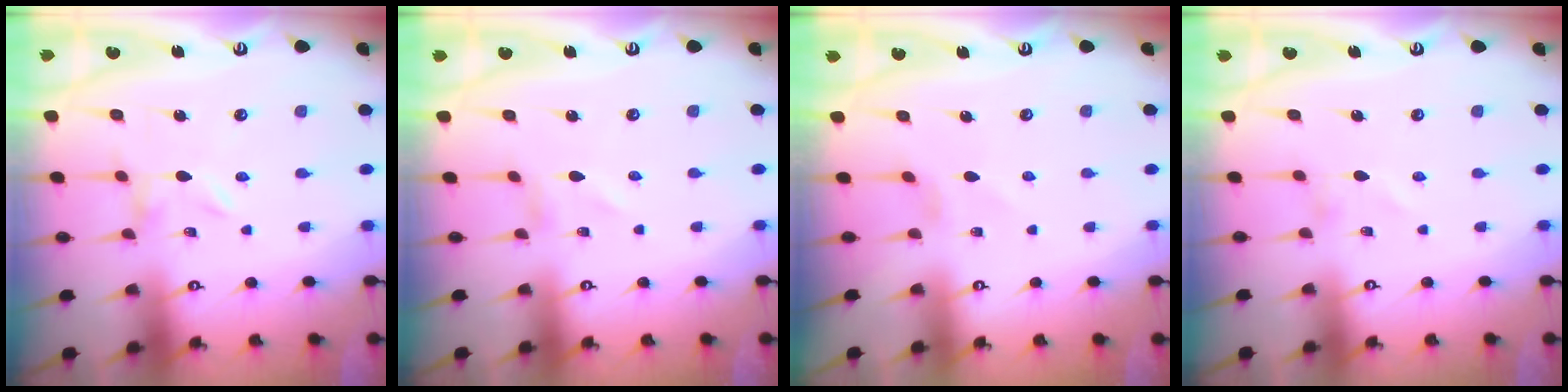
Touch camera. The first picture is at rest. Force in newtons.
{"total": 1.2, "press": 1.1, "slide": 0.1}
{"total": 2.5, "press": 2.5, "slide": 0.5}
{"total": 0.8, "press": 0.7, "slide": 0.3}